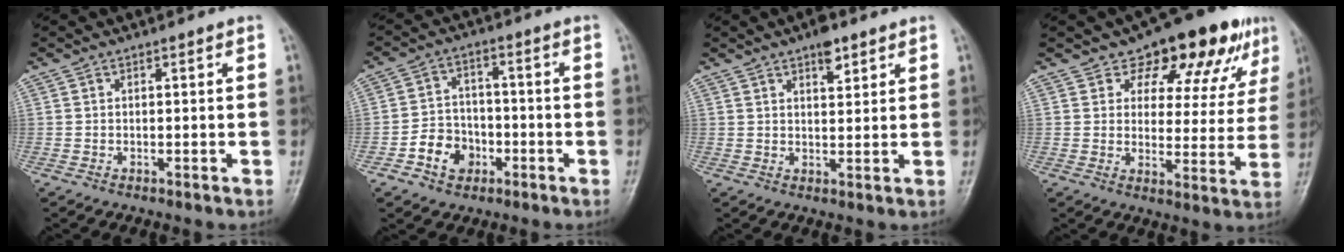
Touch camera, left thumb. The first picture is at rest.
{"total": 7.6, "force": [-3.2, 6.2, 3.1], "torque": [-0.025, 0.025, -0.057]}
{"total": 4.3, "force": [2.8, 1.8, 2.7], "torque": [-0.027, -0.014, 0.043]}
{"total": 15.3, "force": [9.9, 7.9, 8.5], "torque": [-0.054, -0.041, 0.131]}